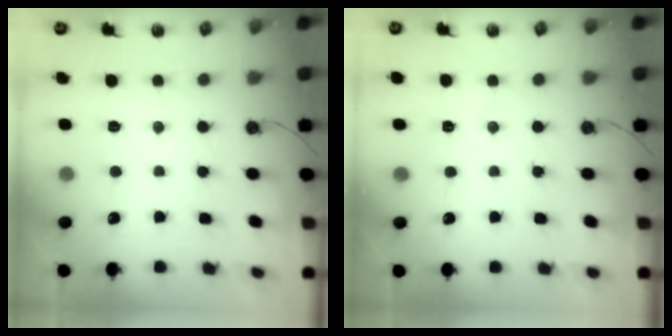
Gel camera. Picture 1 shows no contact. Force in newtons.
{"total": 2.1, "press": 1.9, "slide": 0.7}